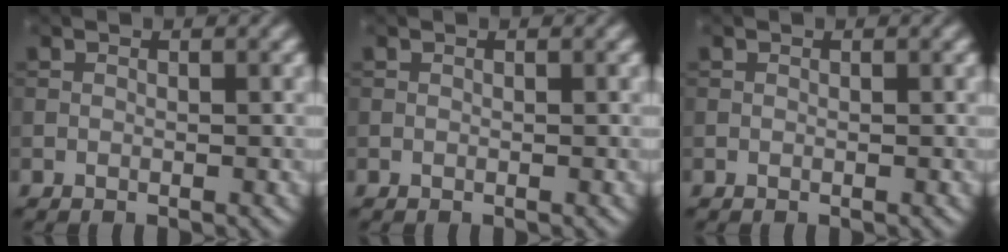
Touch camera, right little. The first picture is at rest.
{"total": 0.0}
{"total": 0.0}